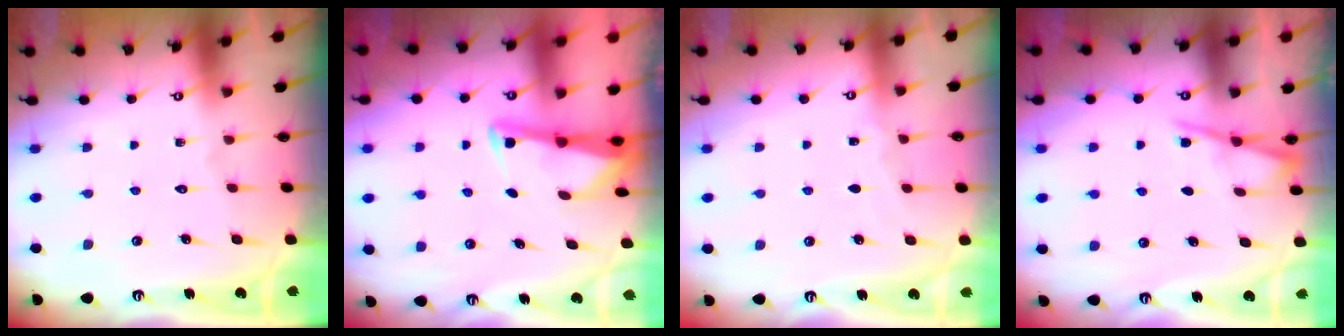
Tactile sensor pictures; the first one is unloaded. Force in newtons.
{"total": 3.3, "press": 3.3, "slide": 0.3}
{"total": 2.7, "press": 2.7, "slide": 0.4}
{"total": 3.6, "press": 3.6, "slide": 0.5}